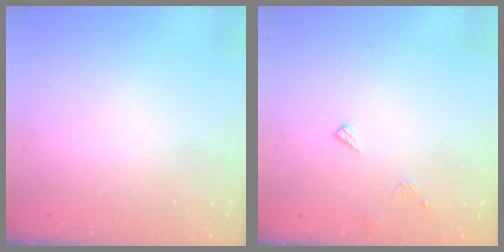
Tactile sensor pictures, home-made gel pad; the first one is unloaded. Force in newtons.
{"total": 6.9, "press": 6.8, "slide": 1.0}